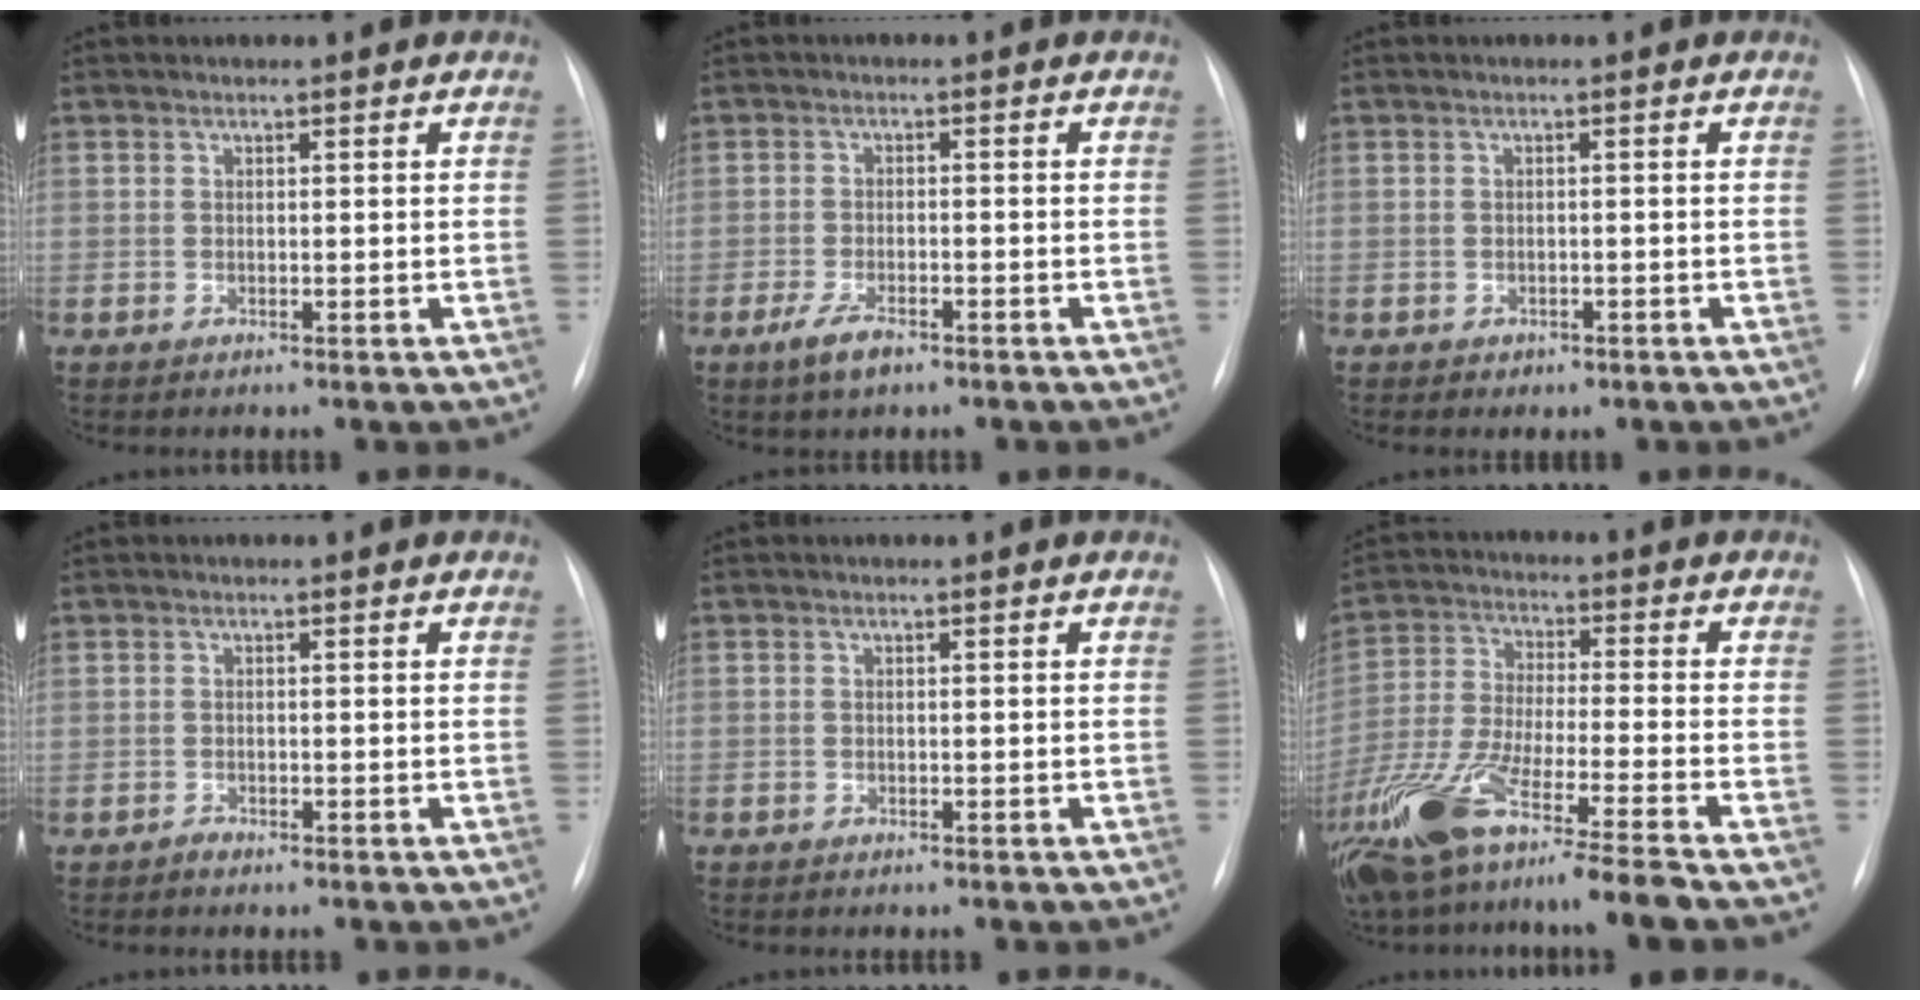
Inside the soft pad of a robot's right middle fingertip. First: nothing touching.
{"total": 3.9, "force": [-2.6, 1.4, 2.6], "torque": [-0.060, -0.004, -0.044]}
{"total": 1.3, "force": [-0.8, 1.0, 0.4], "torque": [-0.009, 0.002, -0.005]}
{"total": 0.8, "force": [-0.7, 0.3, 0.1], "torque": [-0.003, 0.000, -0.013]}
{"total": 0.7, "force": [-0.6, 0.5, 0.2], "torque": [-0.005, 0.002, -0.008]}
{"total": 16.9, "force": [-12.4, -0.3, 11.5], "torque": [-0.242, -0.051, -0.225]}